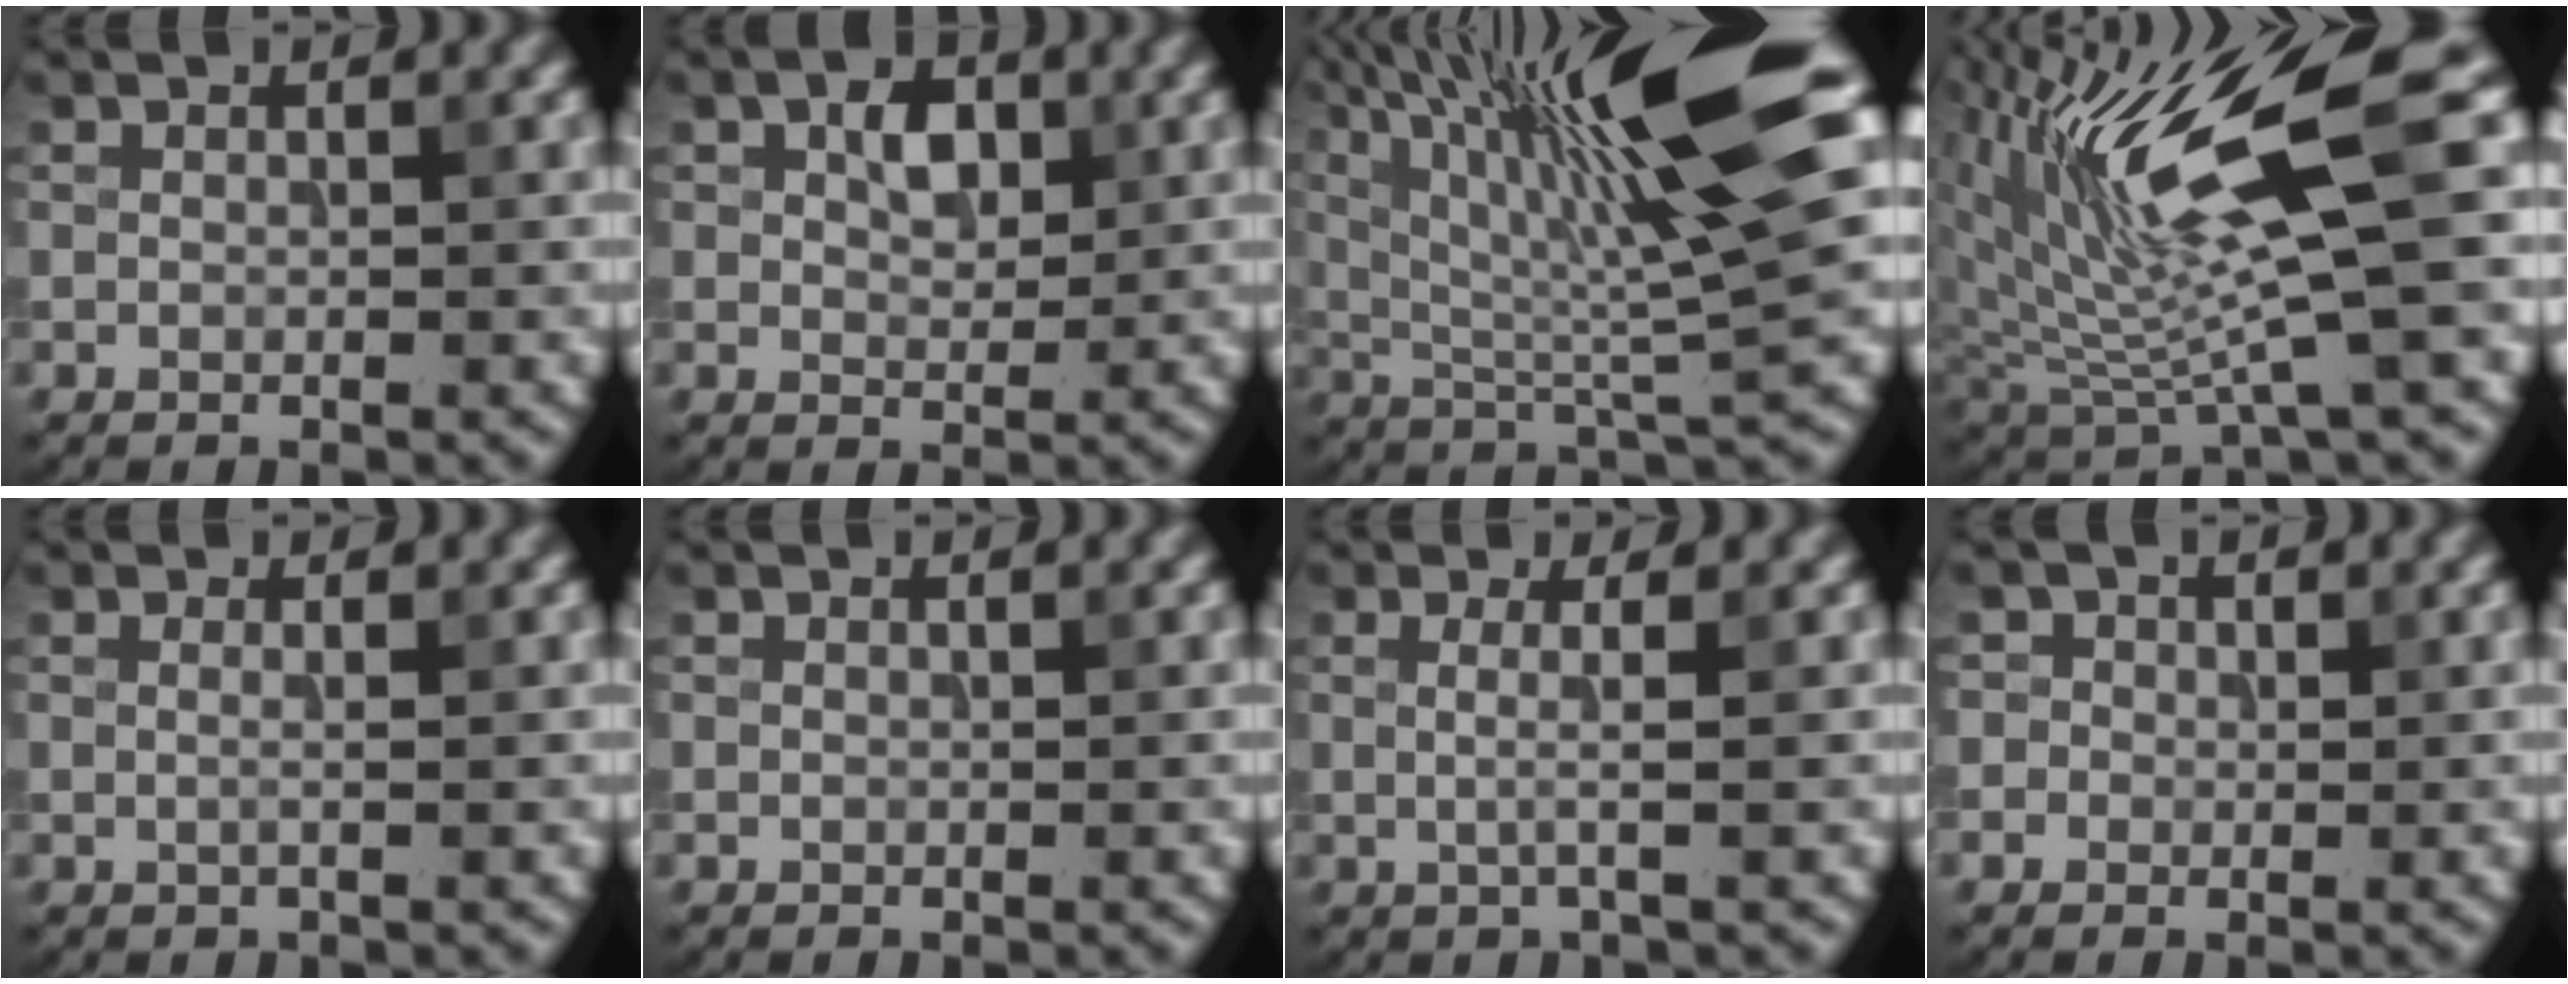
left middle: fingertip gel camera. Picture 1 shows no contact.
{"total": 2.8, "force": [0.9, 1.8, 2.0], "torque": [-0.035, 0.001, 0.015]}
{"total": 14.9, "force": [5.5, 2.3, 13.7], "torque": [-0.224, 0.015, 0.092]}
{"total": 12.6, "force": [4.1, 2.7, 11.6], "torque": [-0.206, -0.006, 0.083]}
{"total": 0.9, "force": [0.0, 0.3, 0.8], "torque": [-0.015, -0.004, -0.006]}
{"total": 0.0}
{"total": 1.9, "force": [0.0, 0.4, 1.9], "torque": [-0.040, 0.001, -0.006]}
{"total": 2.0, "force": [0.5, 1.8, 0.5], "torque": [0.010, 0.003, -0.009]}